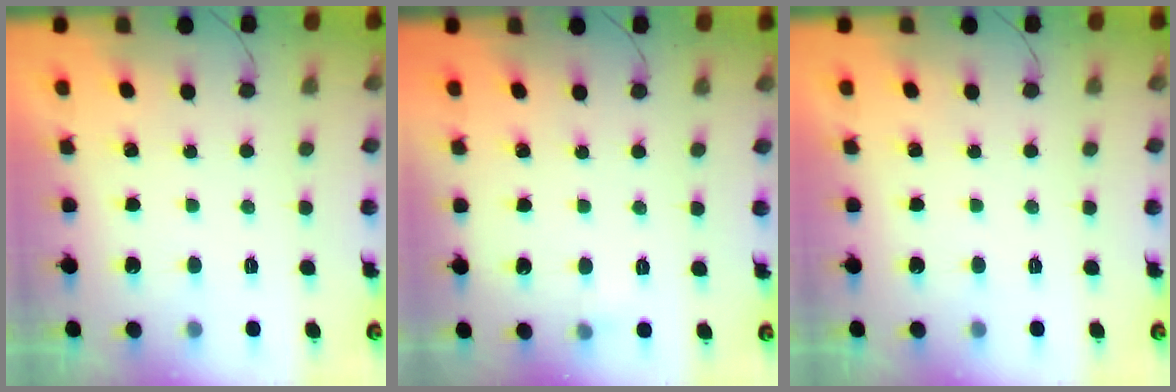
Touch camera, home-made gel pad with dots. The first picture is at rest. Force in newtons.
{"total": 2.5, "press": 2.3, "slide": 1.1}
{"total": 0.0}